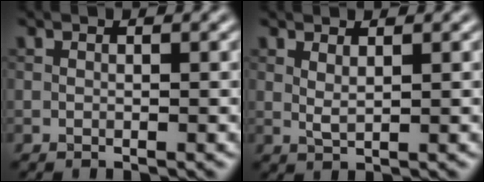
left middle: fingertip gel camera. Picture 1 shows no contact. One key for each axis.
{"total": 1.1, "fx": 0.7, "fy": 0.2, "fz": 0.8, "tx": -0.022, "ty": -0.002, "tz": 0.015}